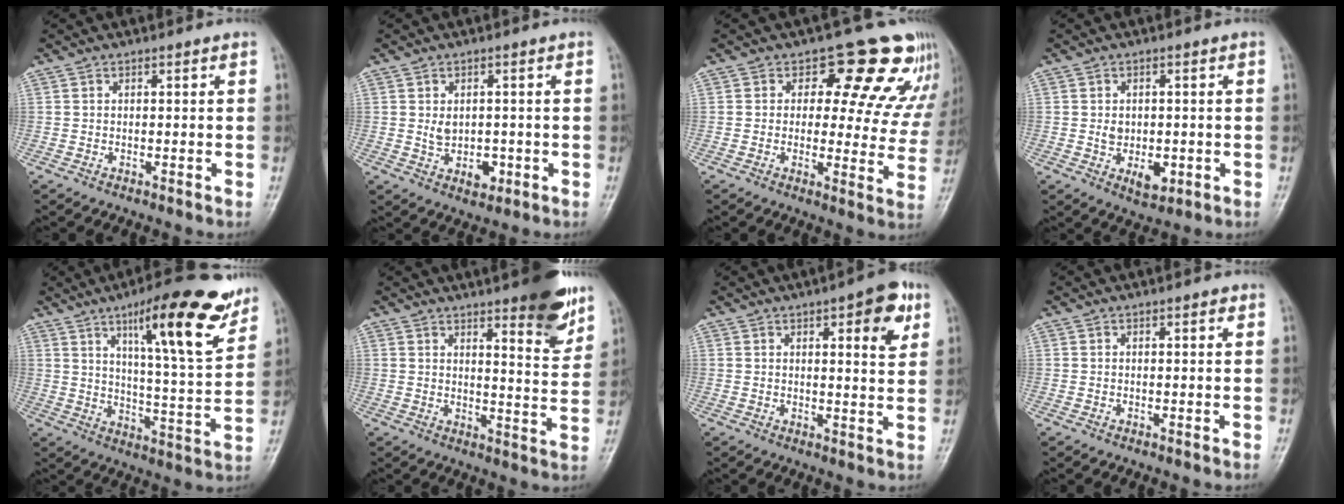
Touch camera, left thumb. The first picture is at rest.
{"total": 4.7, "force": [-0.1, 3.5, 3.1], "torque": [-0.034, -0.004, 0.009]}
{"total": 13.8, "force": [9.5, 7.5, 6.8], "torque": [-0.016, -0.048, 0.094]}
{"total": 5.2, "force": [-0.7, 3.6, 3.7], "torque": [-0.041, -0.006, -0.002]}
{"total": 18.5, "force": [11.3, 3.7, 14.1], "torque": [-0.184, -0.059, 0.173]}
{"total": 11.9, "force": [7.8, 2.8, 8.5], "torque": [-0.085, -0.049, 0.106]}
{"total": 8.4, "force": [3.8, 2.6, 6.9], "torque": [-0.071, -0.014, 0.045]}
{"total": 0.9, "force": [0.5, 0.3, 0.8], "torque": [-0.009, 0.001, 0.006]}